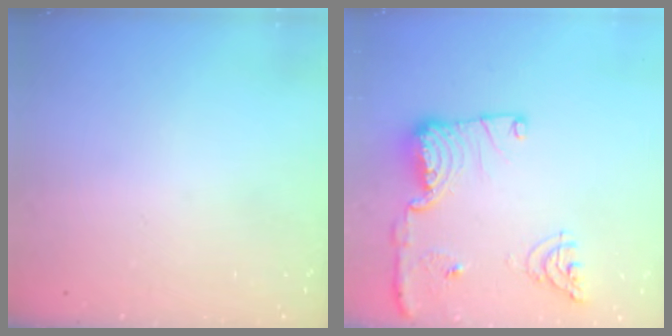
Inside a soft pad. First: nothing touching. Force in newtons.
{"total": 15.2, "press": 14.8, "slide": 3.3}